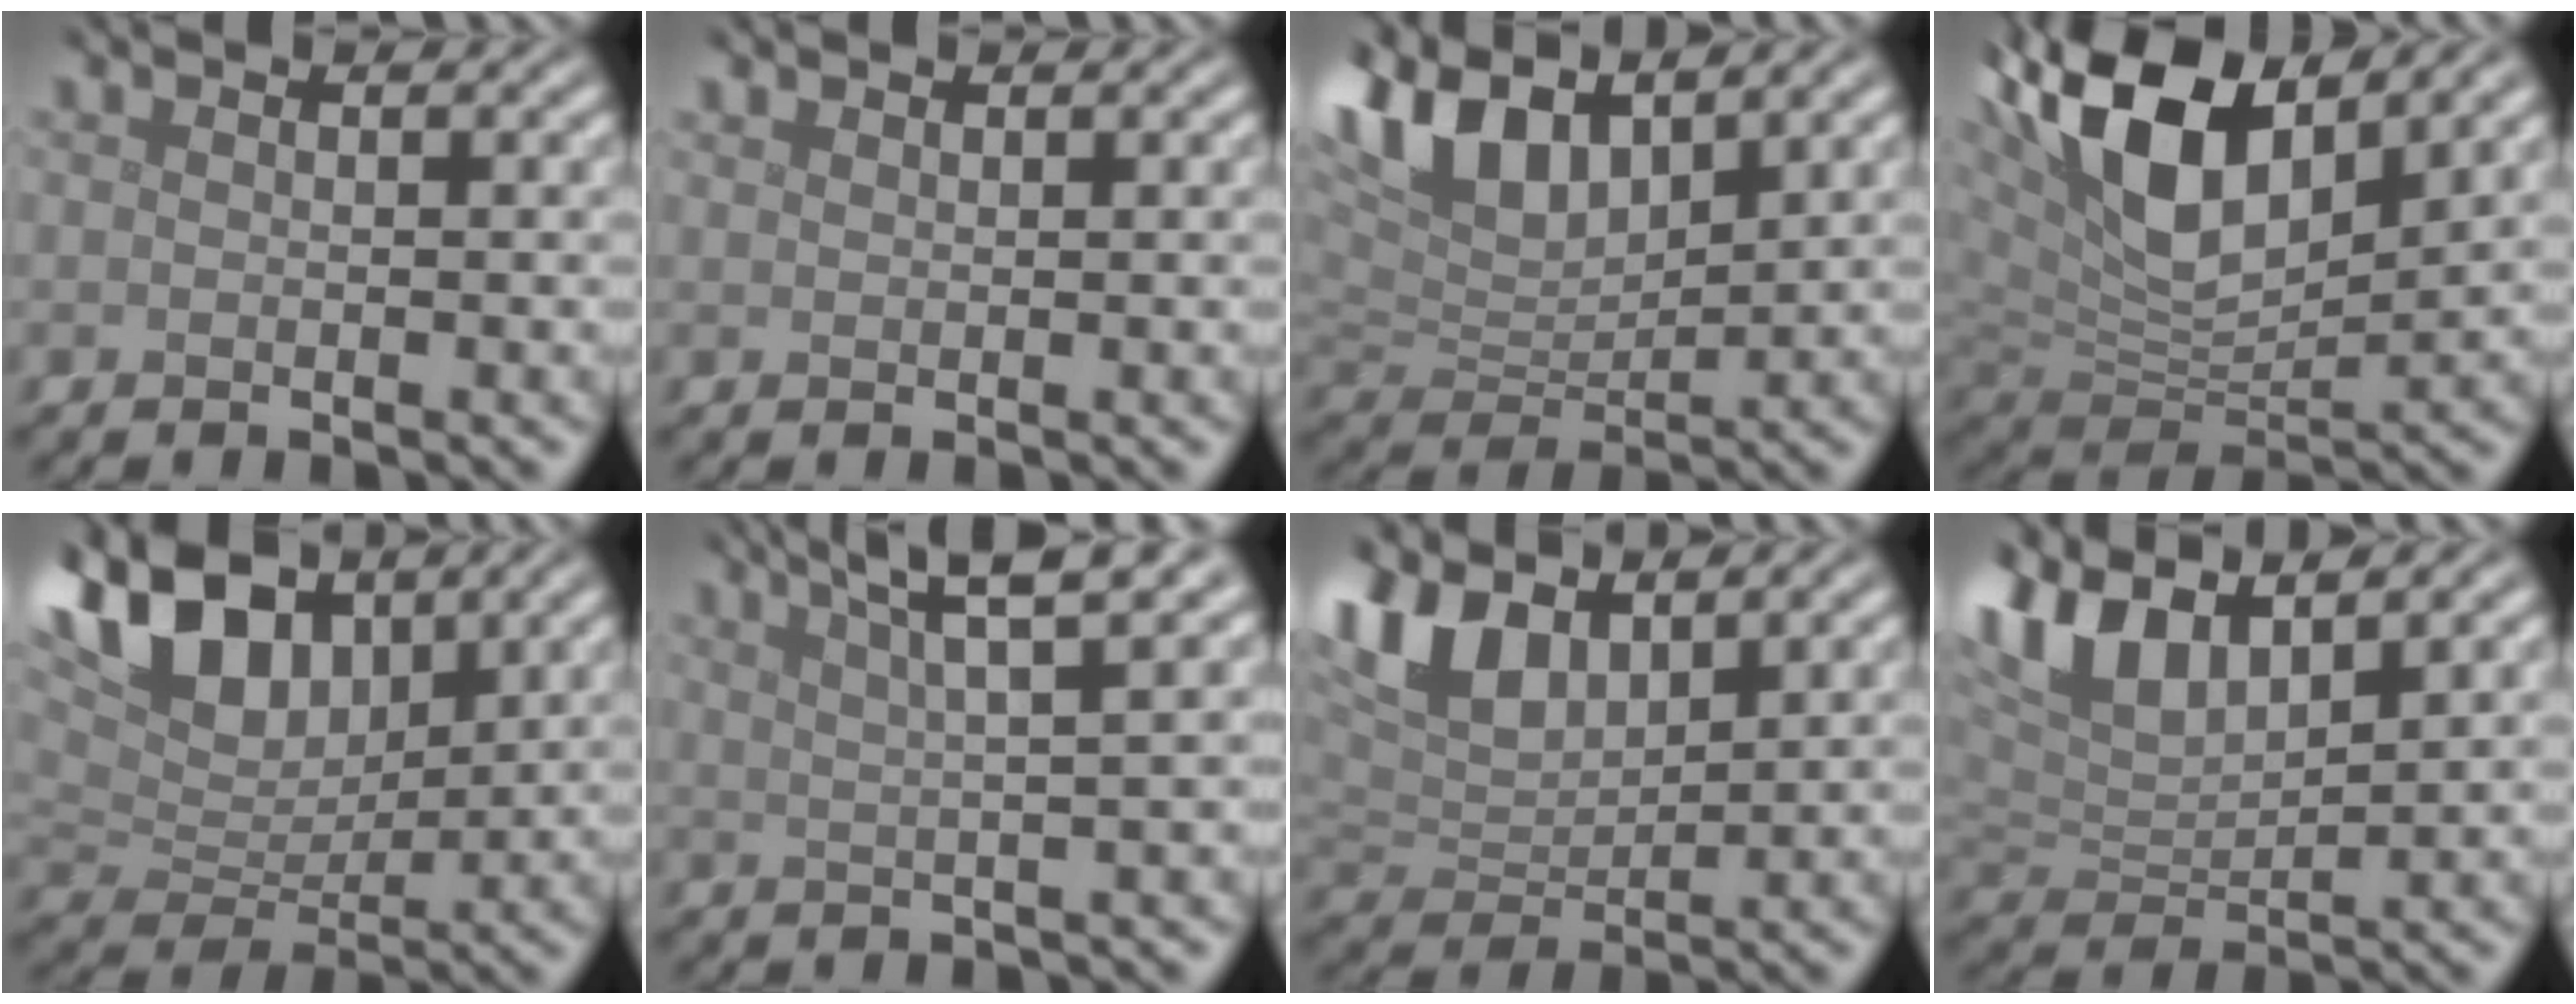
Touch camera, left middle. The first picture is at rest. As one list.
[{"total": 0.6, "force": [0.5, 0.1, 0.1], "torque": [-0.001, -0.003, 0.013]}, {"total": 9.1, "force": [5.5, 4.3, 5.8], "torque": [-0.136, 0.018, 0.100]}, {"total": 12.0, "force": [6.0, 5.6, 8.8], "torque": [-0.179, 0.019, 0.104]}, {"total": 10.9, "force": [5.8, 6.1, 6.9], "torque": [-0.154, 0.017, 0.096]}, {"total": 6.0, "force": [3.8, 0.8, 4.6], "torque": [-0.074, 0.014, 0.057]}, {"total": 6.7, "force": [4.0, 3.3, 4.3], "torque": [-0.098, 0.010, 0.075]}, {"total": 7.0, "force": [4.4, 3.0, 4.5], "torque": [-0.106, 0.015, 0.083]}]